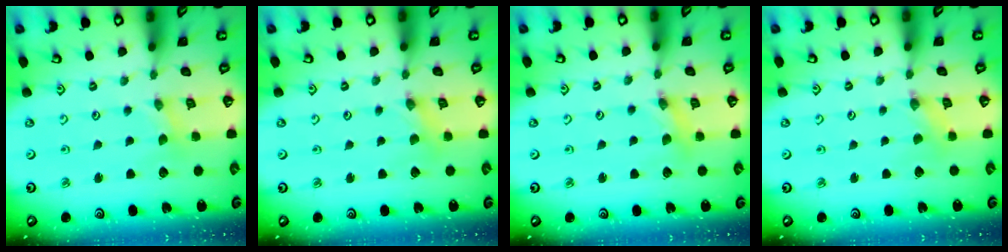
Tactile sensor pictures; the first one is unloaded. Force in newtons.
{"total": 2.2, "press": 2.2, "slide": 0.3}
{"total": 2.7, "press": 2.7, "slide": 0.3}
{"total": 1.5, "press": 1.4, "slide": 0.2}